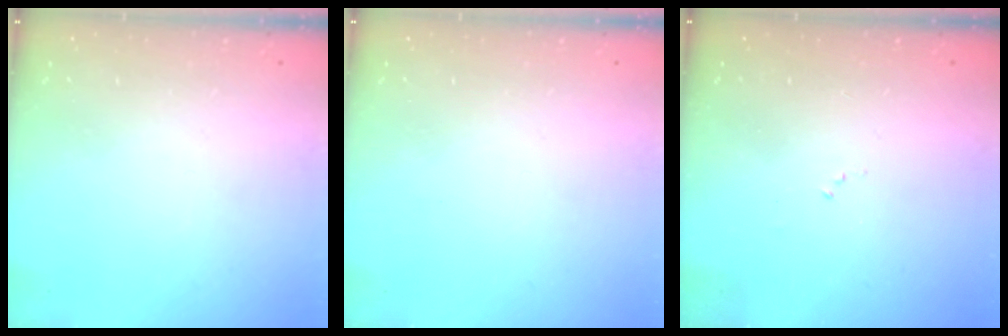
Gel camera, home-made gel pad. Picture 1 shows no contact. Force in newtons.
{"total": 0.0}
{"total": 6.1, "press": 6.1, "slide": 0.7}